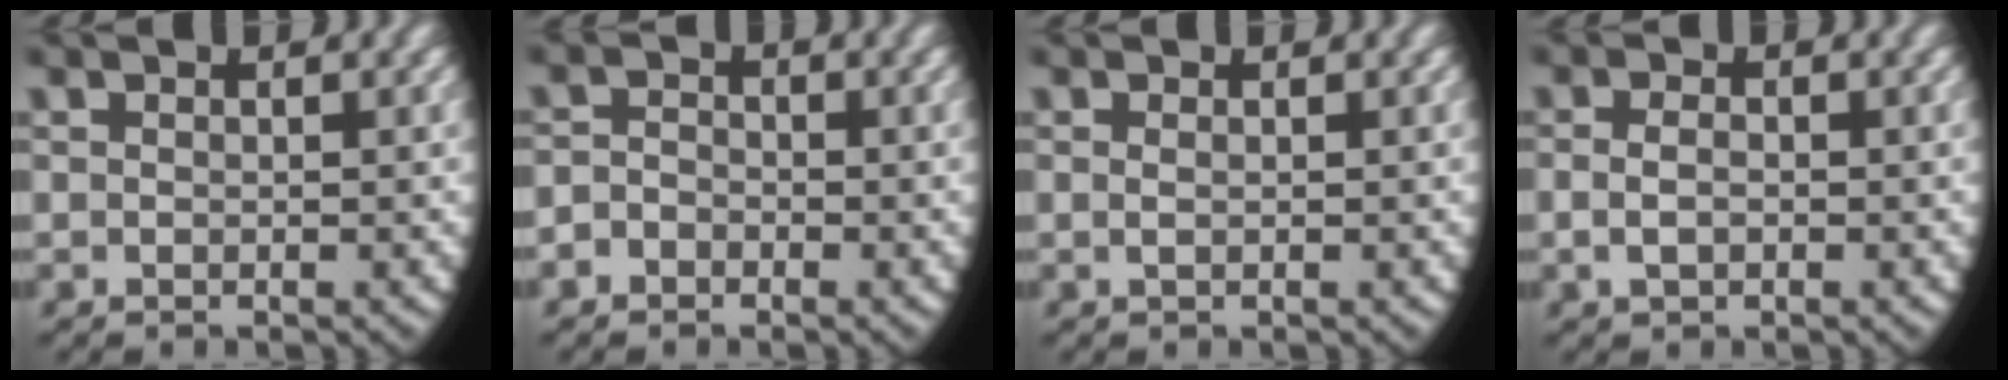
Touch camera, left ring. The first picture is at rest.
{"total": 2.0, "force": [-1.2, 1.6, 0.2], "torque": [-0.011, -0.013, -0.021]}
{"total": 0.5, "force": [-0.1, -0.4, 0.3], "torque": [-0.013, -0.009, 0.004]}
{"total": 1.5, "force": [-0.5, 0.9, 1.1], "torque": [-0.035, -0.011, 0.000]}